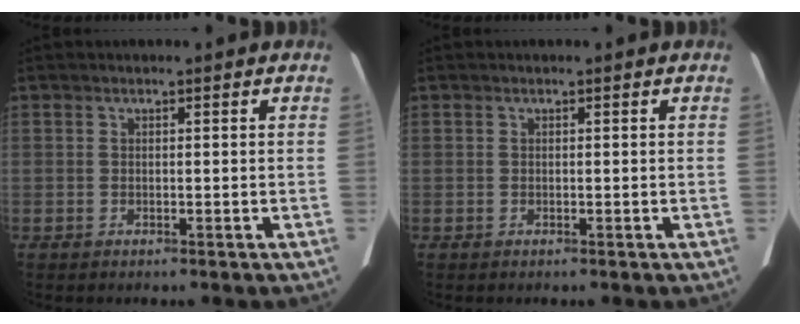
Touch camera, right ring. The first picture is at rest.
{"total": 0.0}